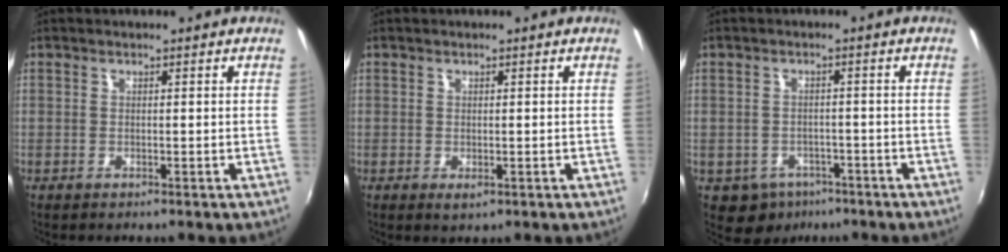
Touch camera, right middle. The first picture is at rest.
{"total": 1.1, "force": [-0.1, 0.7, 0.8], "torque": [-0.015, -0.004, -0.001]}
{"total": 5.6, "force": [-3.5, 4.1, 1.4], "torque": [-0.039, -0.002, -0.043]}